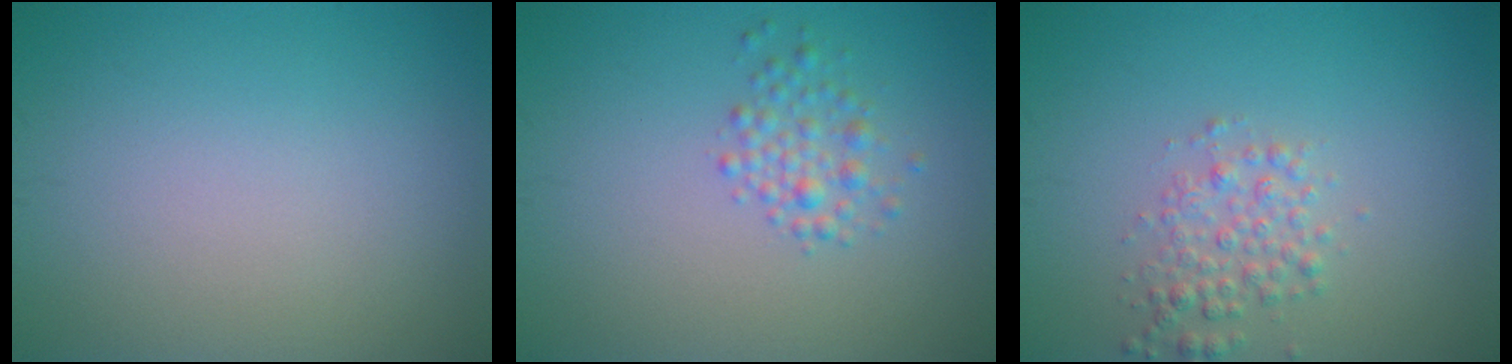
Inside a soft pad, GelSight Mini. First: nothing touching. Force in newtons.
{"total": 2.1, "press": 2.1, "slide": 0.1}
{"total": 2.4, "press": 2.4, "slide": 0.1}